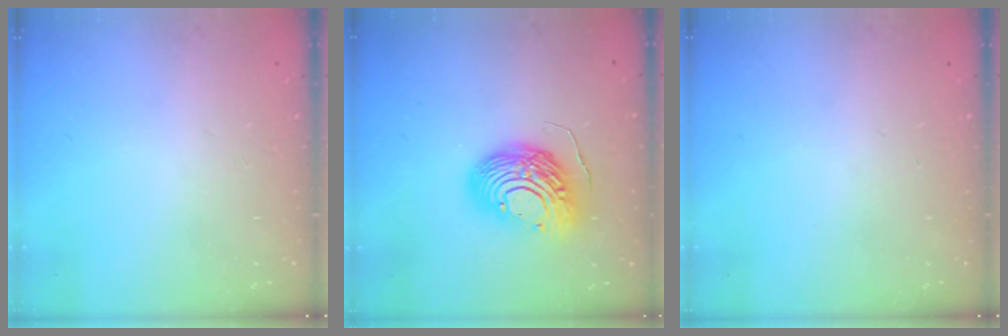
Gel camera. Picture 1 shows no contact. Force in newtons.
{"total": 15.7, "press": 15.7, "slide": 1.3}
{"total": 0.0}